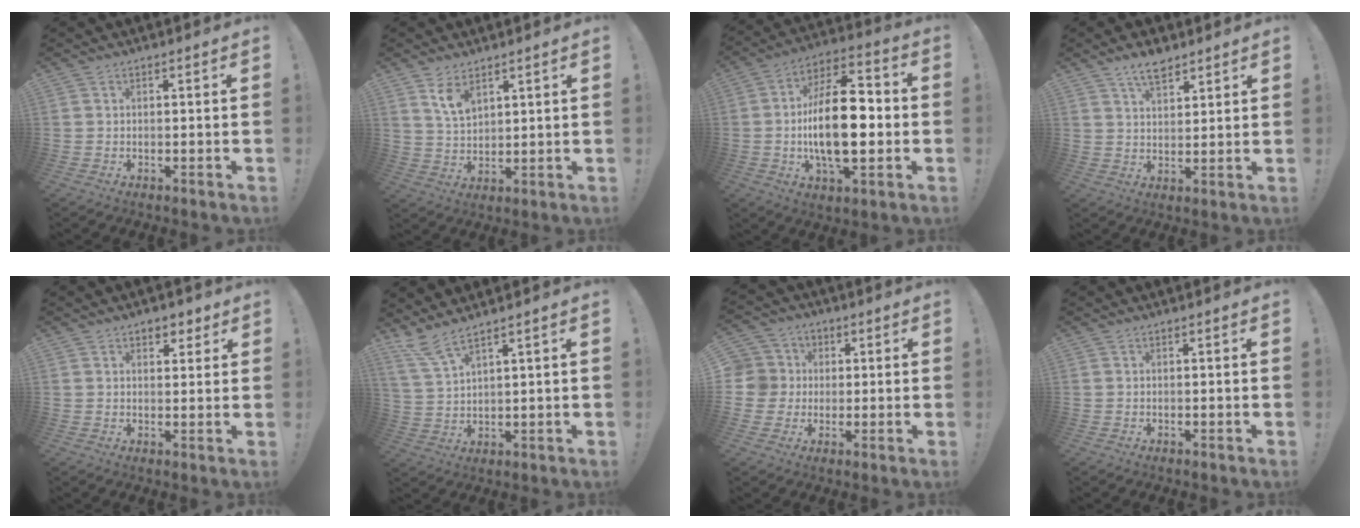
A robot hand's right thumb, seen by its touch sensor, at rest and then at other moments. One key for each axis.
{"total": 6.8, "fx": 4.6, "fy": 3.3, "fz": 3.7, "tx": -0.069, "ty": -0.024, "tz": 0.085}
{"total": 20.2, "fx": -2.1, "fy": 9.3, "fz": 17.8, "tx": -0.317, "ty": 0.001, "tz": -0.042}
{"total": 6.8, "fx": 5.0, "fy": 3.0, "fz": 3.5, "tx": -0.057, "ty": -0.023, "tz": 0.089}
{"total": 4.0, "fx": 2.6, "fy": 2.6, "fz": 1.5, "tx": -0.005, "ty": -0.011, "tz": 0.044}
{"total": 7.0, "fx": 5.9, "fy": 0.8, "fz": 3.6, "tx": -0.084, "ty": -0.029, "tz": 0.109}
{"total": 8.1, "fx": 0.6, "fy": 7.9, "fz": 1.9, "tx": -0.033, "ty": 0.001, "tz": 0.013}
{"total": 0.0}